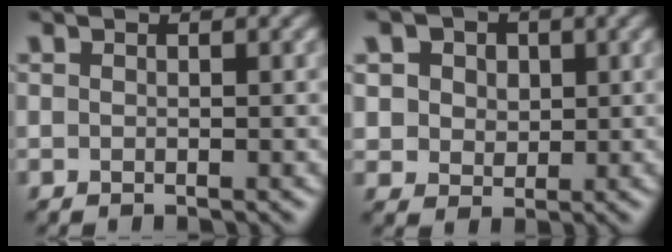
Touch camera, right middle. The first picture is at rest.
{"total": 5.5, "force": [2.5, 4.3, 2.4], "torque": [-0.047, 0.008, 0.029]}